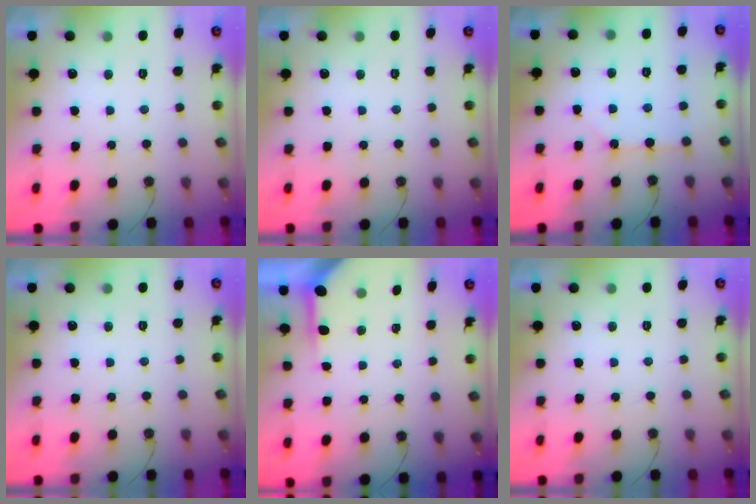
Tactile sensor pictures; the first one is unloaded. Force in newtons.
{"total": 0.0}
{"total": 1.7, "press": 1.7, "slide": 0.3}
{"total": 0.0}
{"total": 4.0, "press": 4.0, "slide": 0.5}
{"total": 0.0}